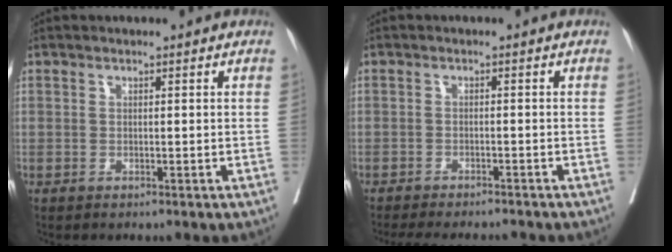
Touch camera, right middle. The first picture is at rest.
{"total": 11.1, "force": [-10.2, 1.6, 4.1], "torque": [-0.056, -0.010, -0.130]}